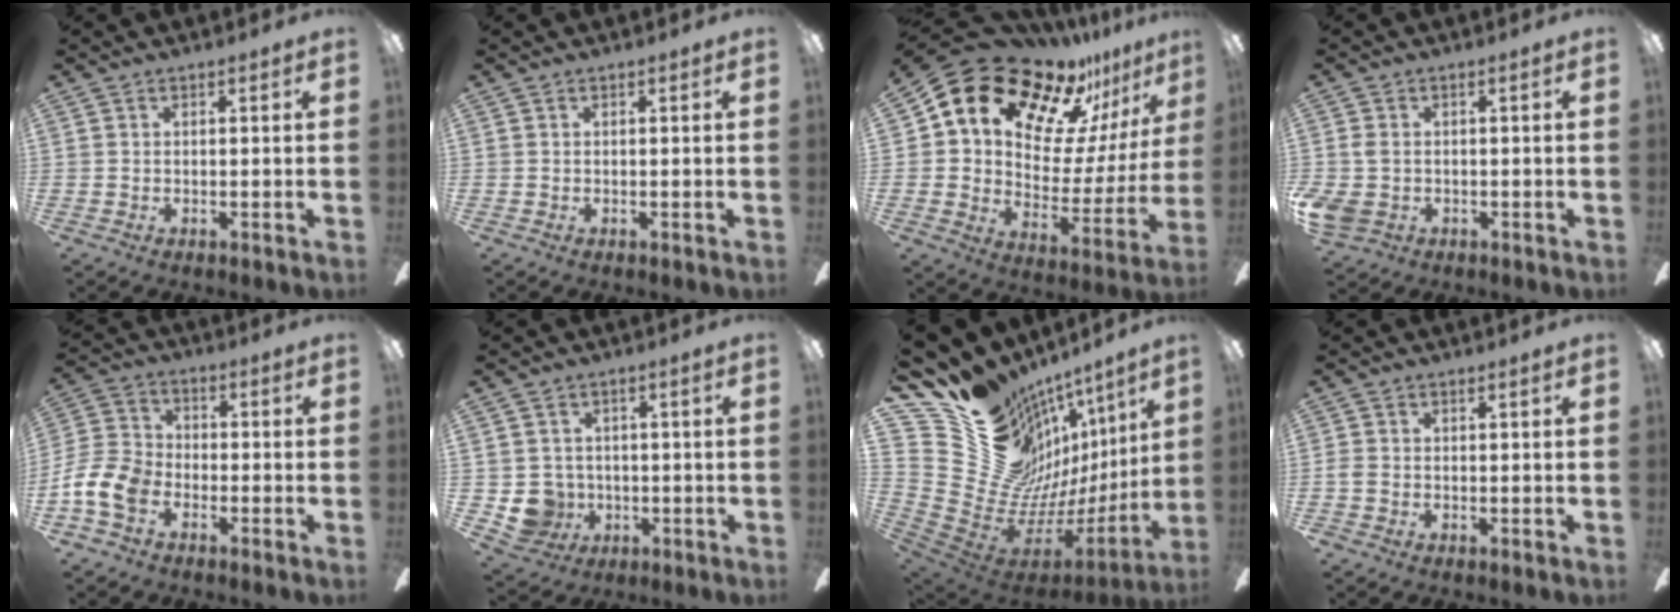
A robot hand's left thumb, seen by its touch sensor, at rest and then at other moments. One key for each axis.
{"total": 0.0}
{"total": 19.6, "fx": 13.5, "fy": 11.2, "fz": 8.8, "tx": -0.155, "ty": -0.088, "tz": 0.241}
{"total": 4.3, "fx": -1.1, "fy": 3.3, "fz": 2.6, "tx": -0.066, "ty": 0.005, "tz": -0.024}
{"total": 9.6, "fx": -4.9, "fy": 6.4, "fz": 5.2, "tx": -0.123, "ty": 0.022, "tz": -0.091}
{"total": 6.1, "fx": -0.3, "fy": 6.0, "fz": 1.1, "tx": -0.048, "ty": -0.005, "tz": 0.000}
{"total": 20.8, "fx": 9.7, "fy": 15.6, "fz": 9.7, "tx": -0.155, "ty": -0.115, "tz": 0.235}
{"total": 1.2, "fx": -0.7, "fy": 0.7, "fz": 0.8, "tx": -0.013, "ty": 0.002, "tz": -0.012}